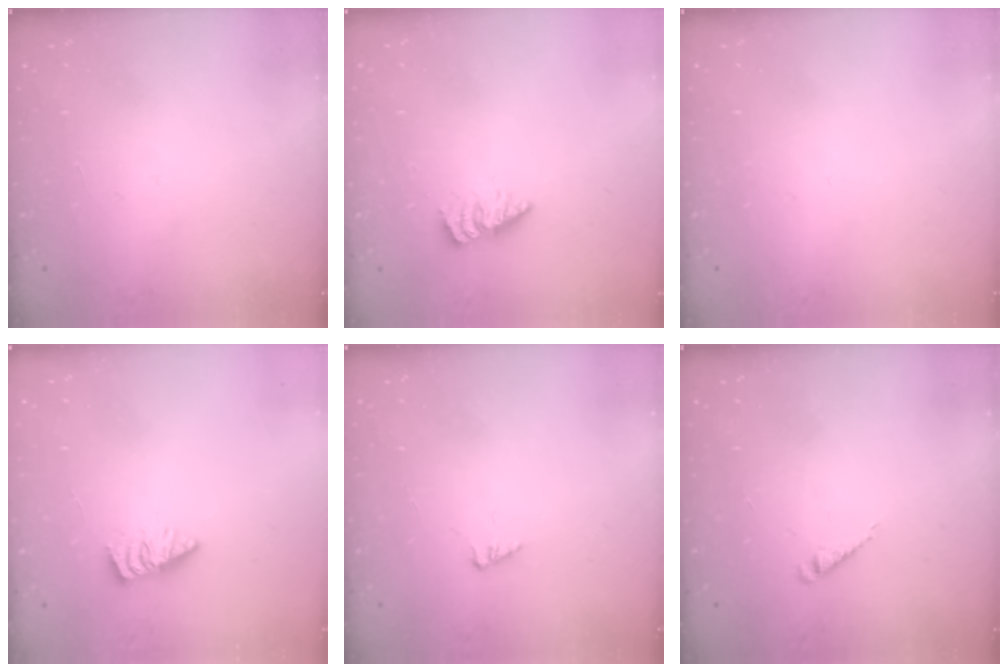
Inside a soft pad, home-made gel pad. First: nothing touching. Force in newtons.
{"total": 2.3, "press": 2.3, "slide": 0.3}
{"total": 0.0}
{"total": 2.6, "press": 2.6, "slide": 0.2}
{"total": 1.3, "press": 1.3, "slide": 0.1}
{"total": 2.3, "press": 2.3, "slide": 0.4}